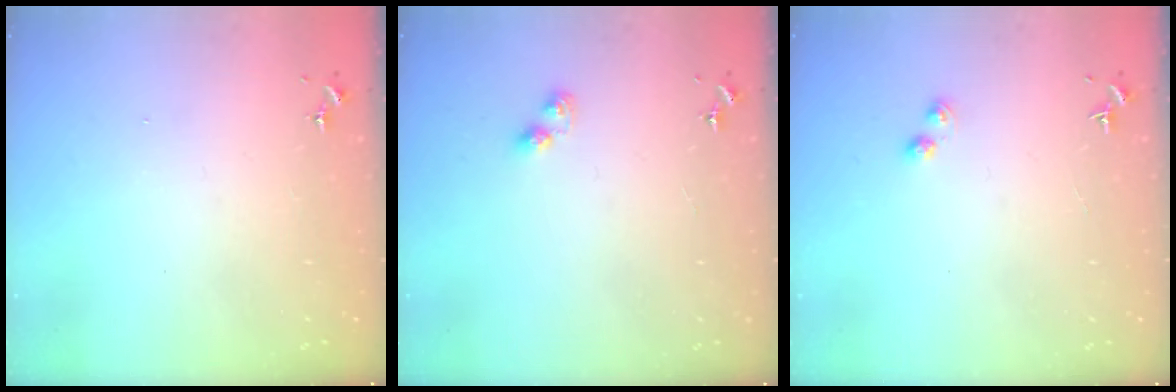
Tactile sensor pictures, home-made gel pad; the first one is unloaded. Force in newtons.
{"total": 2.6, "press": 2.5, "slide": 0.4}
{"total": 2.2, "press": 2.2, "slide": 0.2}